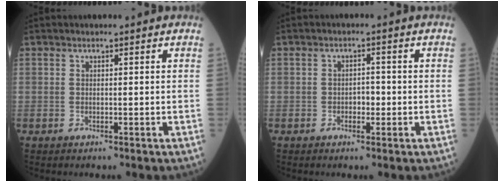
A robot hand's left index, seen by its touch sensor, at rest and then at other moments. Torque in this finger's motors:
{"motor_torque": [0.04, 0.05, 0.01, 0.00]}